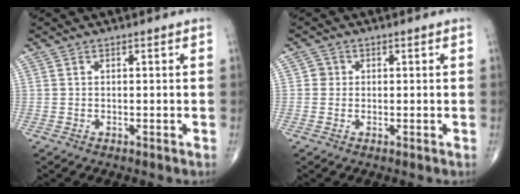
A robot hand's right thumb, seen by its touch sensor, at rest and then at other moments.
{"total": 1.6, "force": [0.1, 1.6, 0.3], "torque": [0.004, 0.004, -0.002]}